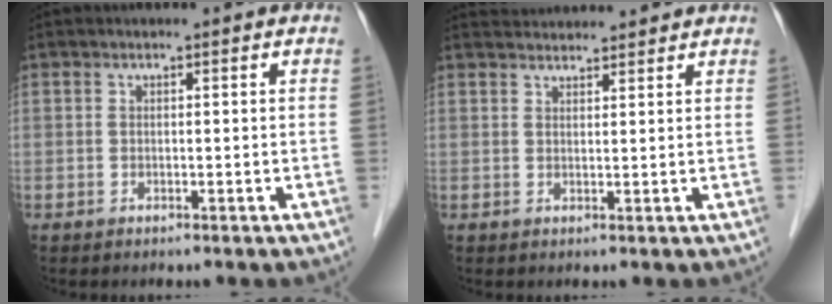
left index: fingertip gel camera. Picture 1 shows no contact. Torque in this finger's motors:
{"motor_torque": [-0.66, -0.90, 0.06, 0.00]}